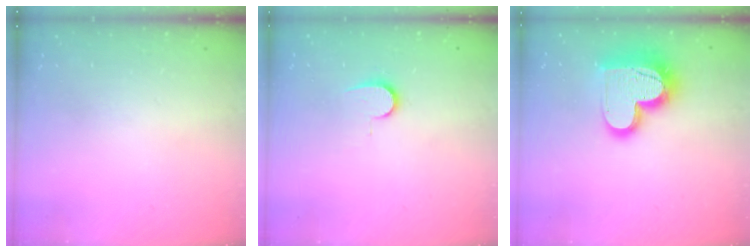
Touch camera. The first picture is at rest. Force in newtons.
{"total": 7.3, "press": 7.3, "slide": 0.7}
{"total": 17.4, "press": 17.3, "slide": 1.5}